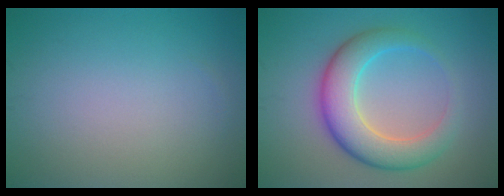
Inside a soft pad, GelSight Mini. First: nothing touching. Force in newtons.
{"total": 6.4, "press": 6.4, "slide": 0.3}